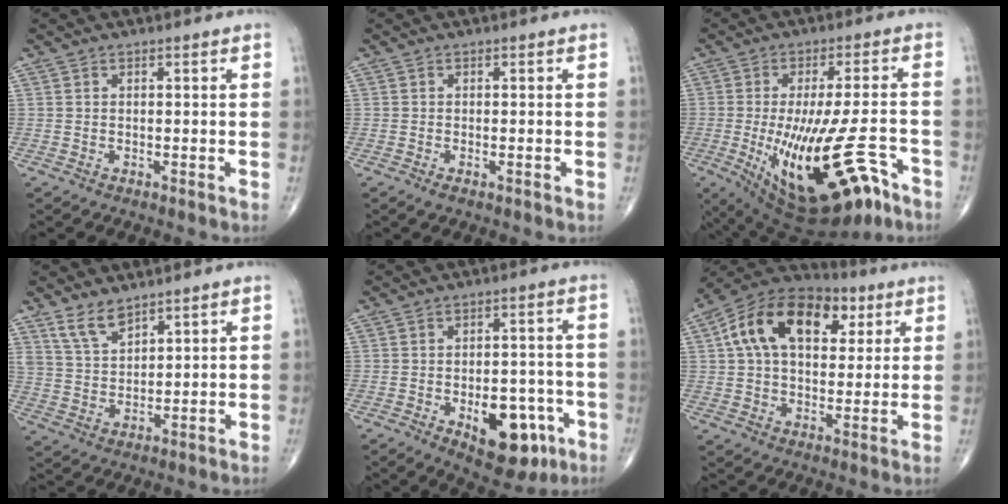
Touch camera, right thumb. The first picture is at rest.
{"total": 1.3, "force": [-0.7, 0.5, 1.0], "torque": [-0.019, 0.000, -0.010]}
{"total": 22.3, "force": [-9.4, 8.3, 18.4], "torque": [-0.282, 0.013, -0.128]}
{"total": 5.8, "force": [4.5, 2.4, 2.9], "torque": [-0.045, -0.026, 0.096]}
{"total": 13.4, "force": [-5.3, 7.1, 10.0], "torque": [-0.101, 0.027, -0.063]}
{"total": 19.3, "force": [6.3, 11.9, 13.7], "torque": [-0.206, 0.013, 0.095]}